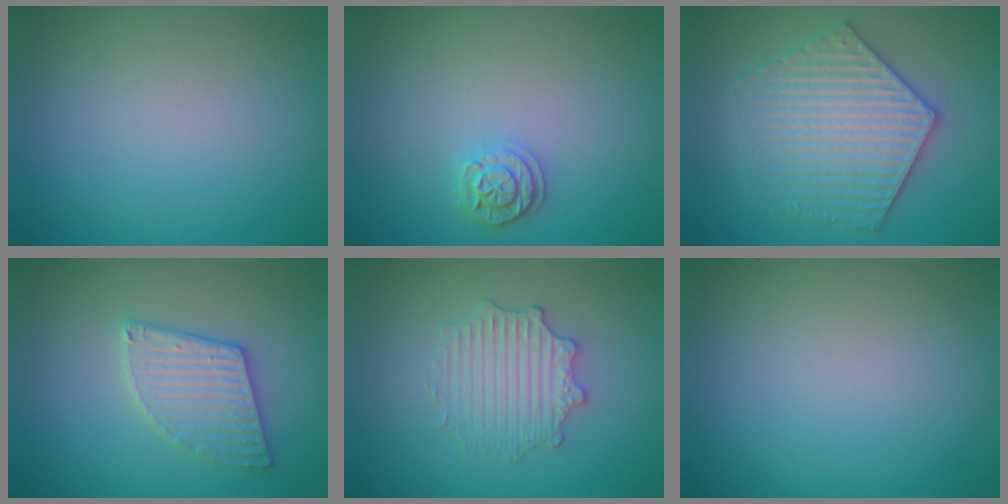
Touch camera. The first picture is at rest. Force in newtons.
{"total": 2.0, "press": 1.9, "slide": 0.5}
{"total": 6.1, "press": 6.0, "slide": 0.9}
{"total": 3.2, "press": 3.2, "slide": 0.1}
{"total": 3.0, "press": 2.9, "slide": 0.4}
{"total": 0.0}